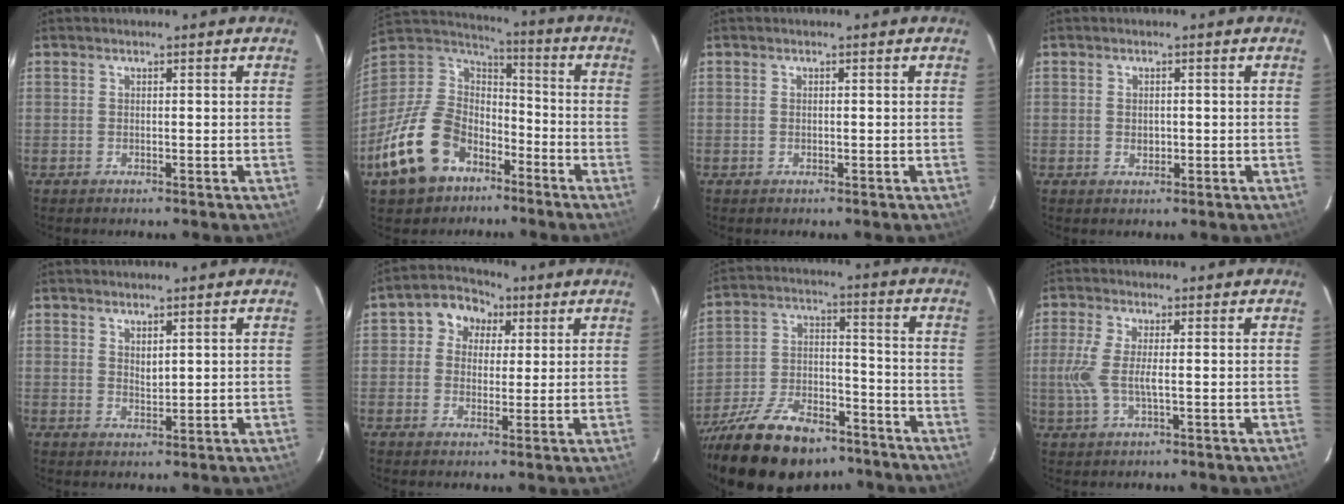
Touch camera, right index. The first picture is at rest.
{"total": 18.8, "force": [-10.3, 12.8, 9.2], "torque": [-0.225, 0.012, -0.166]}
{"total": 0.0}
{"total": 1.6, "force": [-0.2, 1.3, 0.9], "torque": [-0.014, 0.002, -0.002]}
{"total": 1.9, "force": [1.2, 0.9, 1.2], "torque": [-0.019, -0.002, 0.022]}
{"total": 6.7, "force": [1.9, 6.1, 2.2], "torque": [-0.034, 0.024, 0.022]}
{"total": 22.2, "force": [-16.5, 9.5, 11.4], "torque": [-0.227, -0.011, -0.259]}
{"total": 5.7, "force": [-0.4, 1.0, 5.6], "torque": [-0.128, -0.003, -0.009]}